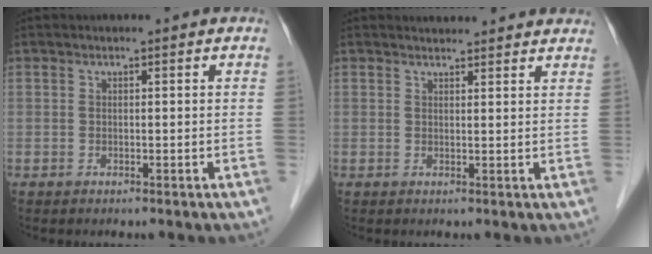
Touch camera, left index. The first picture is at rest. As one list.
[{"total": 6.4, "force": [6.1, 1.3, 1.1], "torque": [-0.007, 0.019, 0.060]}]